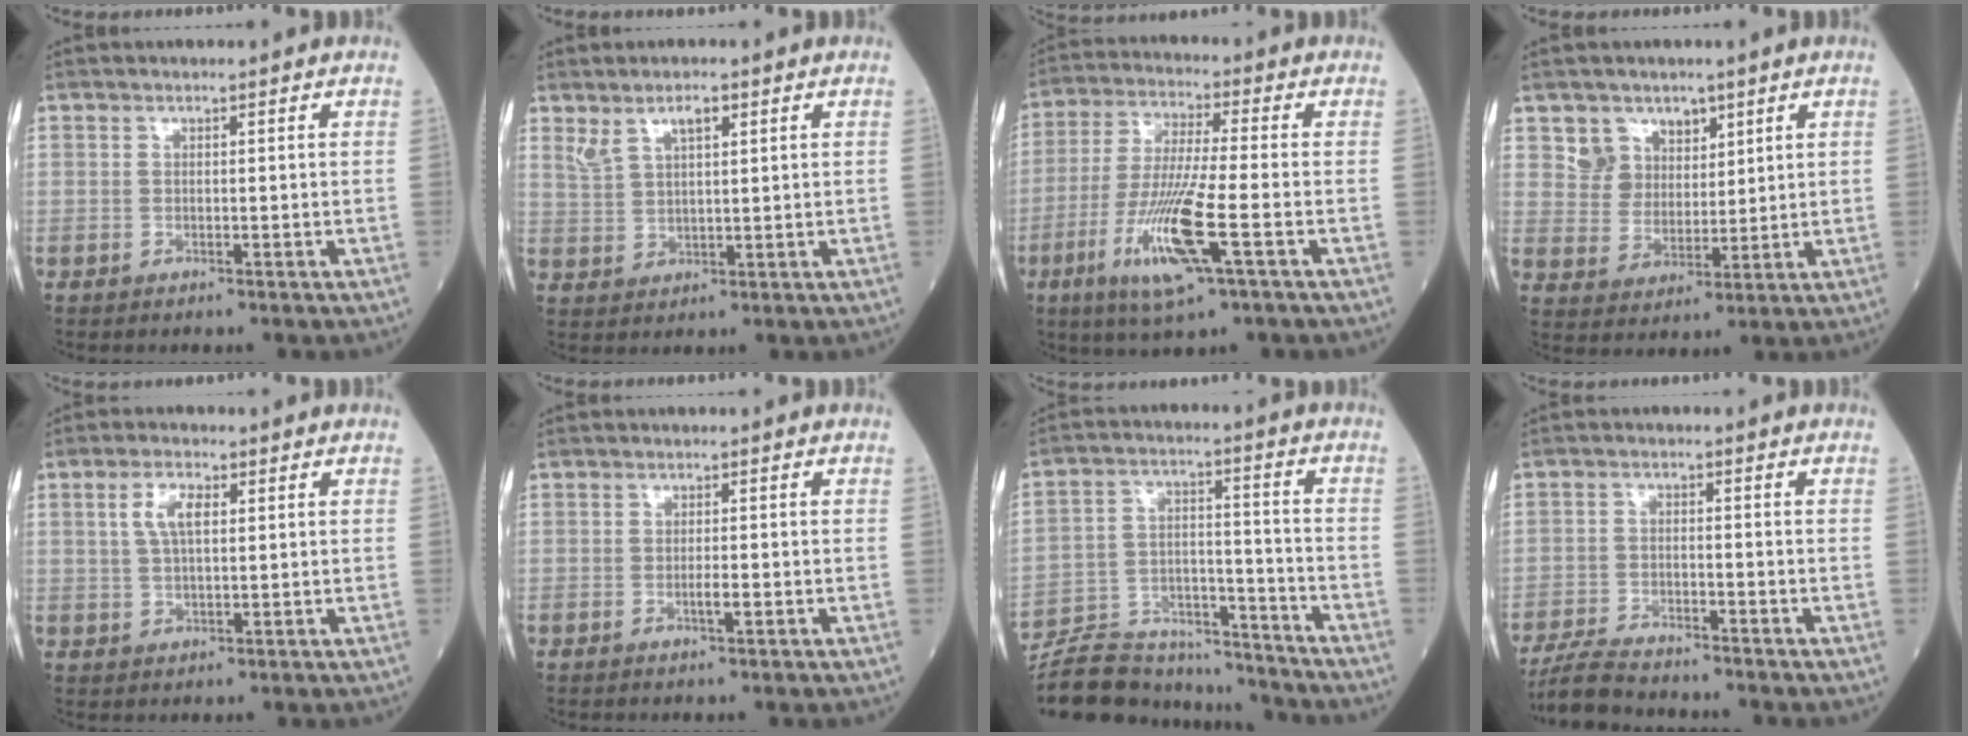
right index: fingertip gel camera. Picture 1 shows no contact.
{"total": 4.3, "force": [2.7, 1.4, 3.0], "torque": [-0.065, 0.008, 0.057]}
{"total": 12.7, "force": [-4.7, 0.6, 11.9], "torque": [-0.245, -0.022, -0.086]}
{"total": 5.9, "force": [3.6, 4.6, 0.4], "torque": [-0.006, 0.006, 0.072]}
{"total": 4.6, "force": [1.5, 1.7, 4.0], "torque": [-0.083, 0.008, 0.030]}
{"total": 1.5, "force": [-0.5, 0.1, 1.4], "torque": [-0.027, -0.001, -0.008]}
{"total": 17.8, "force": [-16.9, 4.0, 3.9], "torque": [-0.081, 0.021, -0.266]}
{"total": 7.0, "force": [-6.5, 0.6, 2.4], "torque": [-0.045, -0.023, -0.116]}